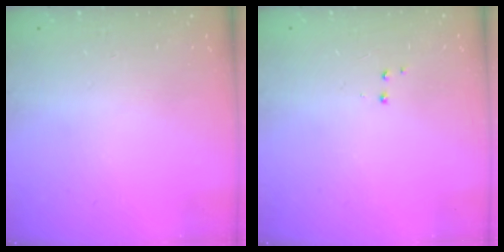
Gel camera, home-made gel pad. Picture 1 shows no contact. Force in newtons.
{"total": 2.8, "press": 2.7, "slide": 0.5}